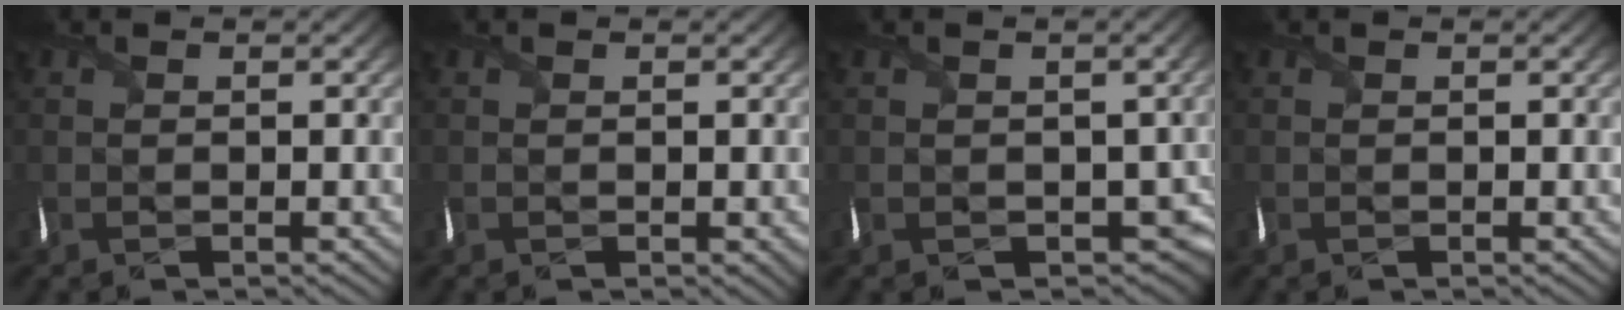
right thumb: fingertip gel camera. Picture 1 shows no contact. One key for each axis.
{"total": 0.9, "fx": -0.1, "fy": 0.7, "fz": 0.5, "tx": -0.013, "ty": -0.004, "tz": -0.001}
{"total": 5.4, "fx": -0.8, "fy": 4.2, "fz": 3.3, "tx": -0.057, "ty": -0.034, "tz": -0.002}
{"total": 0.0}